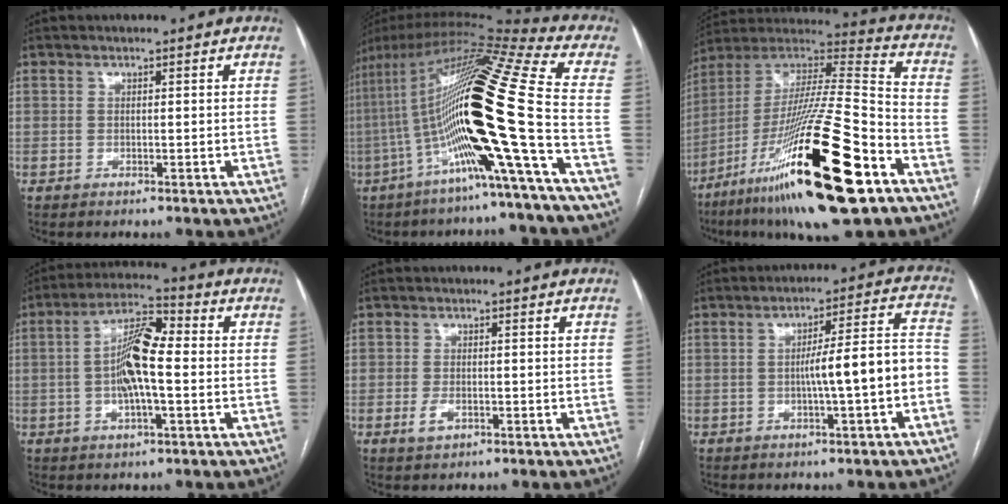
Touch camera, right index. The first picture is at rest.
{"total": 25.4, "force": [-6.0, -0.2, 24.7], "torque": [-0.459, -0.003, -0.120]}
{"total": 30.6, "force": [-14.5, 3.9, 26.6], "torque": [-0.476, -0.050, -0.248]}
{"total": 10.0, "force": [-0.4, 2.3, 9.7], "torque": [-0.185, 0.018, -0.012]}
{"total": 2.5, "force": [-1.0, 1.3, 1.9], "torque": [-0.039, 0.000, -0.015]}
{"total": 9.3, "force": [-2.4, 0.3, 9.0], "torque": [-0.128, 0.031, -0.033]}